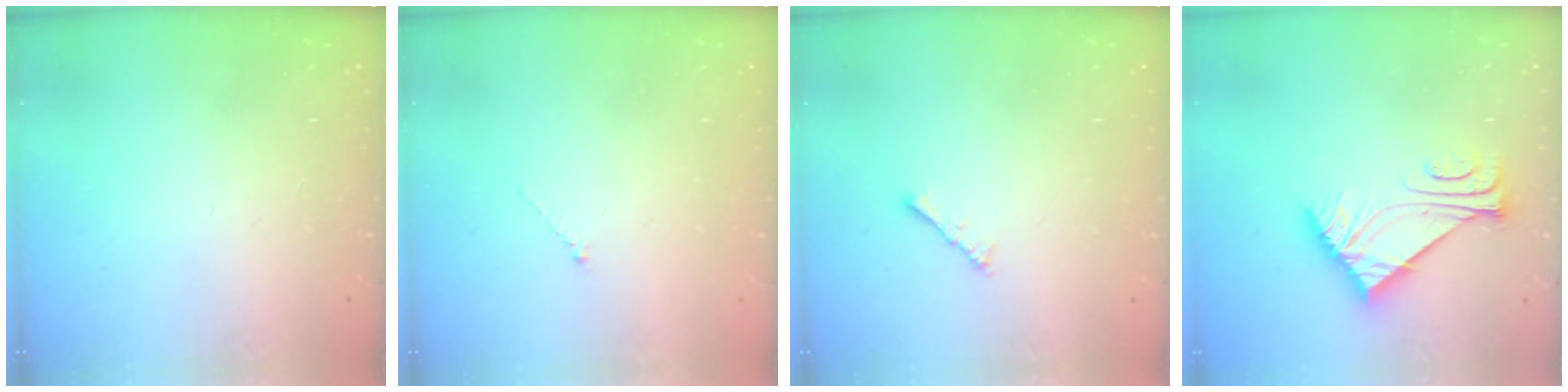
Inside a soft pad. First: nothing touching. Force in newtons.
{"total": 0.0}
{"total": 2.2, "press": 2.1, "slide": 0.5}
{"total": 7.6, "press": 7.6, "slide": 0.9}